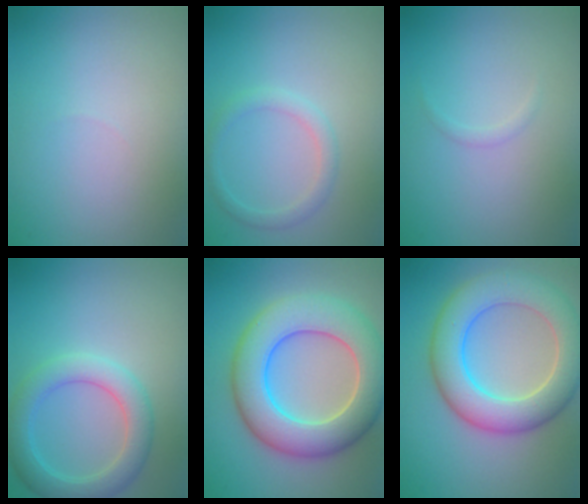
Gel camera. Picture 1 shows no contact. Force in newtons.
{"total": 1.9, "press": 1.8, "slide": 0.1}
{"total": 0.6, "press": 0.6, "slide": 0.0}
{"total": 4.4, "press": 4.4, "slide": 0.2}
{"total": 9.7, "press": 9.6, "slide": 0.4}
{"total": 8.2, "press": 8.2, "slide": 0.4}